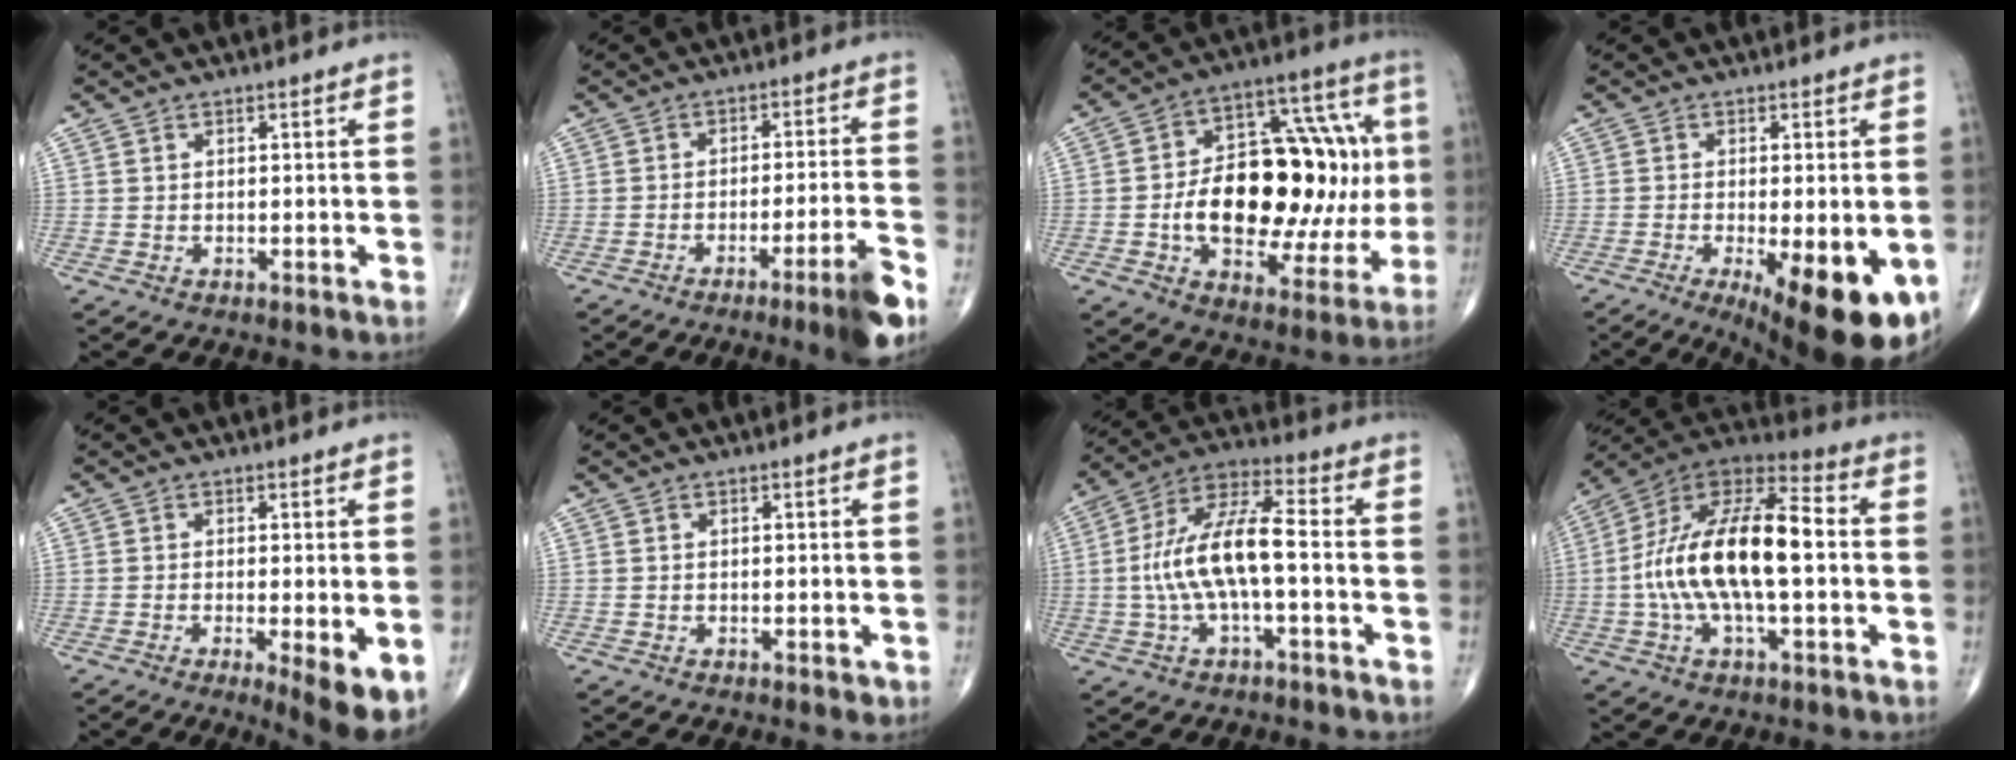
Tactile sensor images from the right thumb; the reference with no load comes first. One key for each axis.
{"total": 8.9, "fx": -5.4, "fy": 0.1, "fz": 7.1, "tx": -0.107, "ty": 0.019, "tz": -0.080}
{"total": 29.1, "fx": 0.3, "fy": 15.6, "fz": 24.6, "tx": -0.340, "ty": 0.032, "tz": 0.017}
{"total": 16.0, "fx": -6.1, "fy": 5.1, "fz": 13.8, "tx": -0.160, "ty": -0.020, "tz": -0.078}
{"total": 7.3, "fx": -2.4, "fy": 1.3, "fz": 6.8, "tx": -0.097, "ty": -0.021, "tz": -0.039}
{"total": 0.7, "fx": -0.2, "fy": 0.4, "fz": 0.6, "tx": -0.008, "ty": -0.003, "tz": -0.002}
{"total": 13.0, "fx": -1.5, "fy": 4.2, "fz": 12.2, "tx": -0.254, "ty": 0.046, "tz": -0.032}
{"total": 20.6, "fx": -1.0, "fy": 8.3, "fz": 18.8, "tx": -0.351, "ty": 0.041, "tz": -0.027}